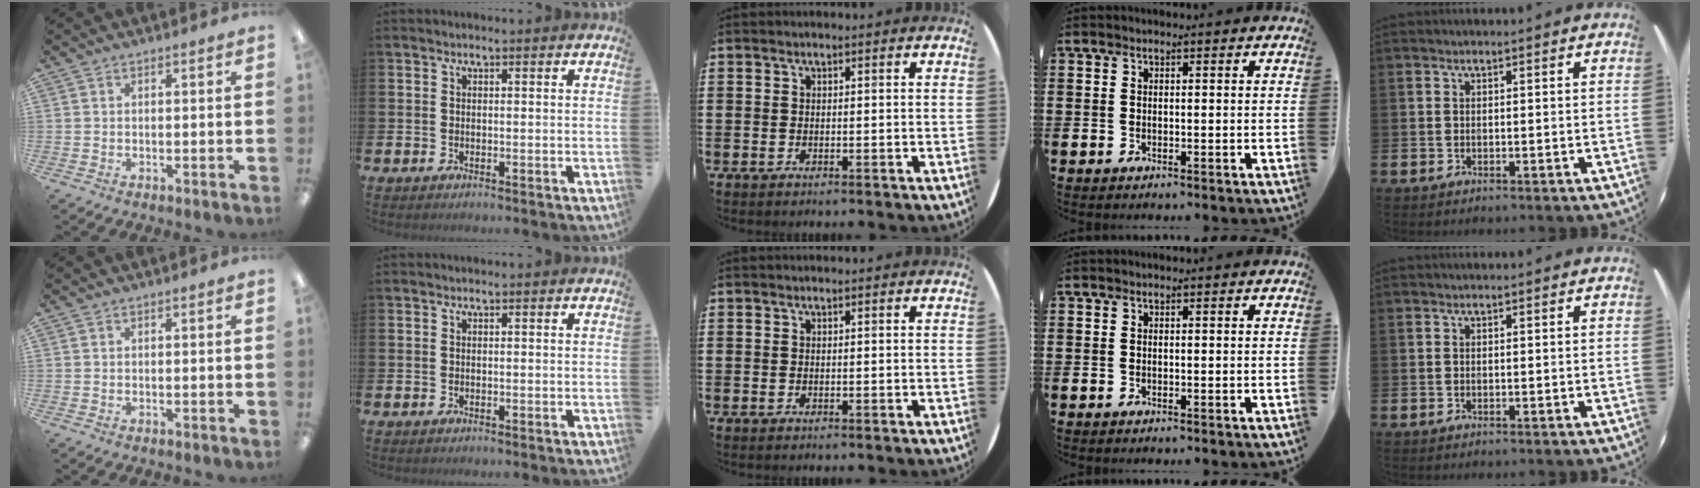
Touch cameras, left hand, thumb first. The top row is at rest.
{}